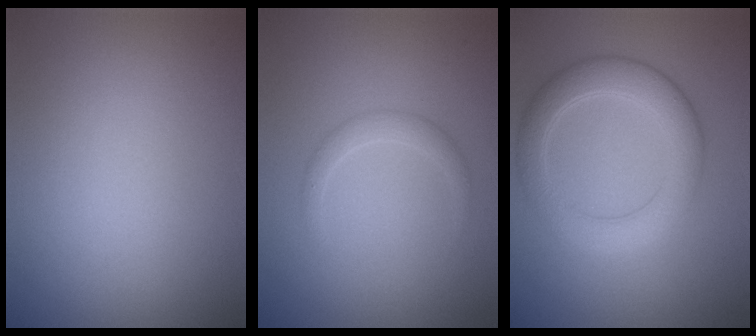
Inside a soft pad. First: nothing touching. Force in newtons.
{"total": 1.4, "press": 1.4, "slide": 0.1}
{"total": 4.4, "press": 4.4, "slide": 0.1}